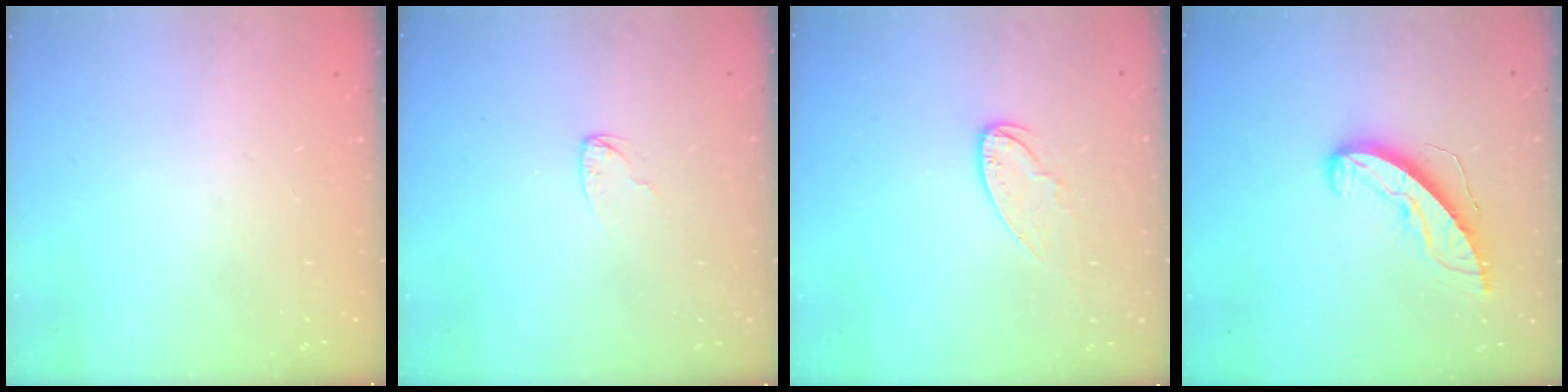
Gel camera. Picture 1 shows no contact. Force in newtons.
{"total": 2.6, "press": 2.6, "slide": 0.3}
{"total": 7.6, "press": 7.6, "slide": 0.2}
{"total": 9.1, "press": 9.1, "slide": 0.4}